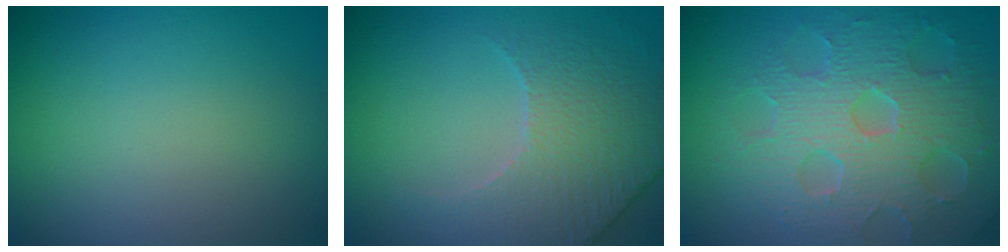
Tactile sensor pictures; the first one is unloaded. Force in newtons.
{"total": 4.4, "press": 4.2, "slide": 1.2}
{"total": 8.1, "press": 5.8, "slide": 5.8}